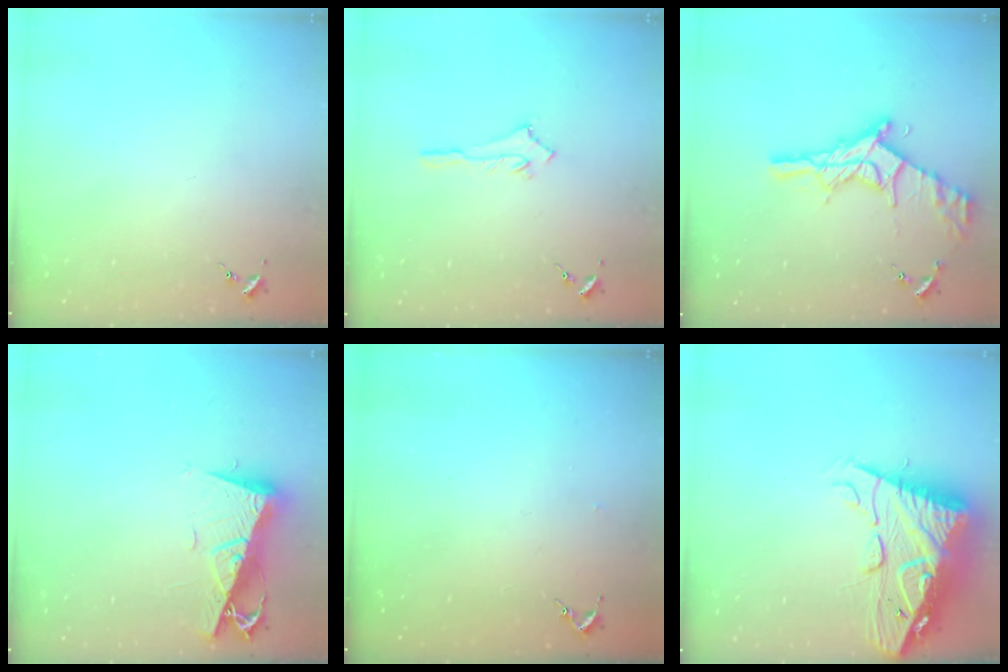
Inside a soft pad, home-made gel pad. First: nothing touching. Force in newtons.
{"total": 2.5, "press": 2.5, "slide": 0.2}
{"total": 19.0, "press": 18.9, "slide": 1.3}
{"total": 10.6, "press": 10.5, "slide": 1.3}
{"total": 2.6, "press": 2.5, "slide": 0.3}
{"total": 17.9, "press": 17.8, "slide": 1.7}